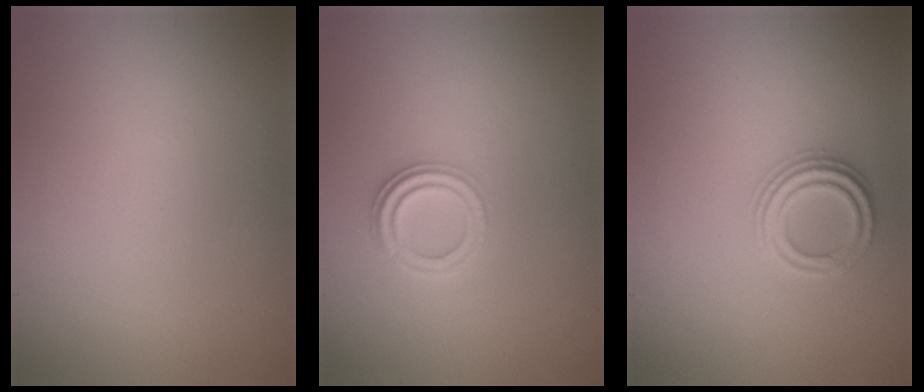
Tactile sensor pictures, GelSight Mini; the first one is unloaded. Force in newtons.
{"total": 2.2, "press": 2.1, "slide": 0.6}
{"total": 2.3, "press": 2.3, "slide": 0.3}